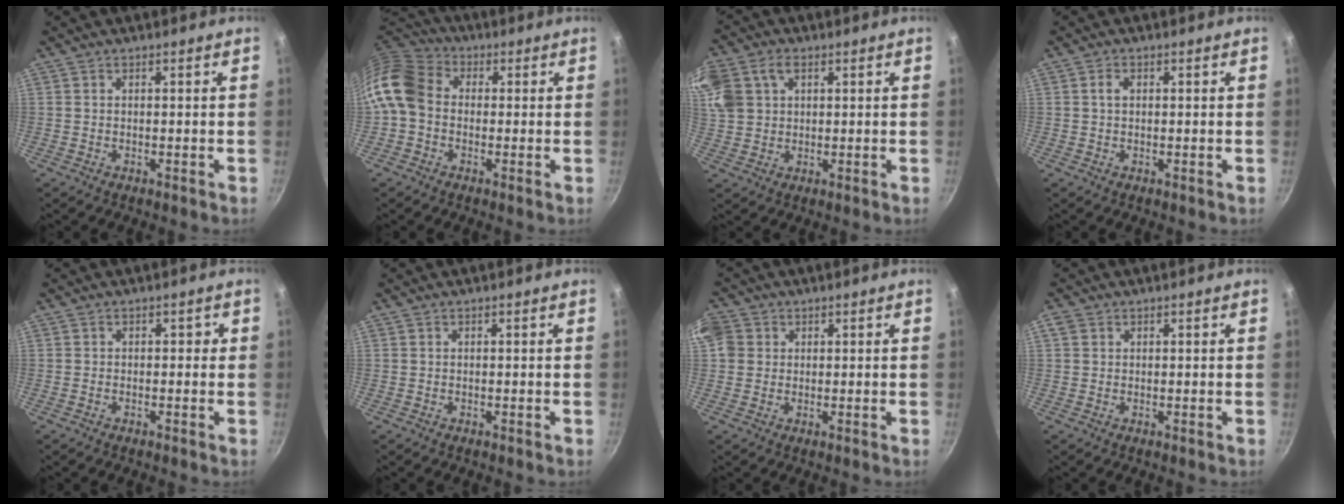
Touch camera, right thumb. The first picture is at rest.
{"total": 11.0, "force": [-1.1, 8.7, 6.6], "torque": [-0.113, 0.028, -0.045]}
{"total": 17.6, "force": [6.5, 13.1, 9.8], "torque": [-0.253, 0.052, 0.130]}
{"total": 1.6, "force": [0.3, 1.1, 1.1], "torque": [-0.018, 0.005, 0.004]}
{"total": 1.2, "force": [-0.3, 1.0, 0.6], "torque": [-0.003, 0.005, -0.006]}
{"total": 0.0}
{"total": 4.8, "force": [1.0, 4.4, 1.4], "torque": [-0.007, 0.002, 0.009]}
{"total": 1.6, "force": [0.5, 1.3, 0.7], "torque": [-0.012, 0.000, 0.008]}